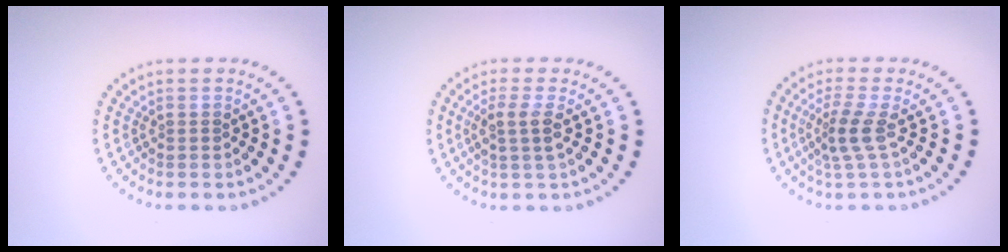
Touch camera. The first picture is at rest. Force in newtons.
{"total": 2.1, "press": 1.7, "slide": 1.1}
{"total": 2.4, "press": 1.7, "slide": 1.7}